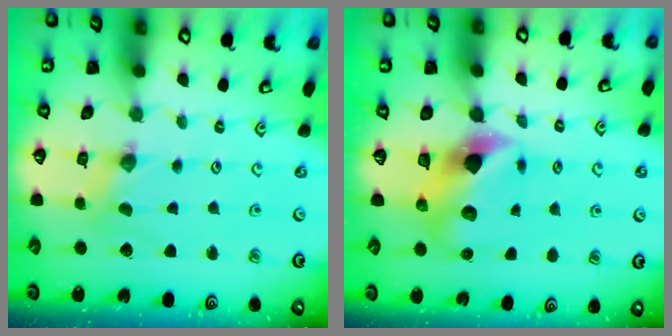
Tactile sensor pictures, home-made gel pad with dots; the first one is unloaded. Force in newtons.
{"total": 7.3, "press": 7.2, "slide": 1.2}